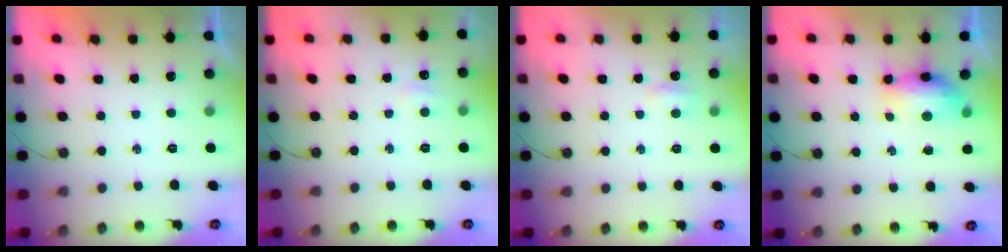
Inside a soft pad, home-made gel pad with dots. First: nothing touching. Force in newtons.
{"total": 3.6, "press": 3.5, "slide": 0.5}
{"total": 3.0, "press": 3.0, "slide": 0.6}
{"total": 15.8, "press": 9.7, "slide": 12.5}